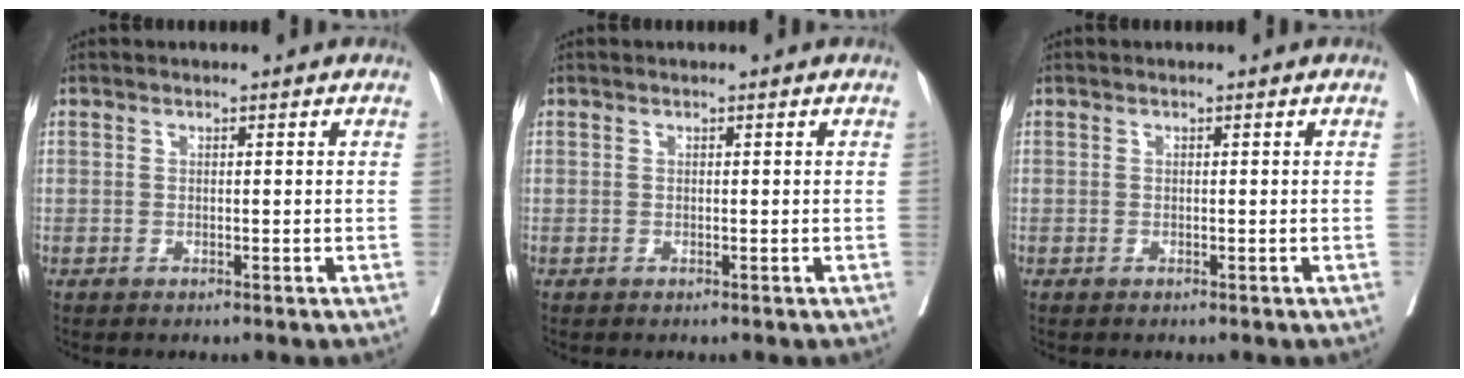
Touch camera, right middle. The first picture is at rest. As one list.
[{"total": 0.0}, {"total": 0.0}]